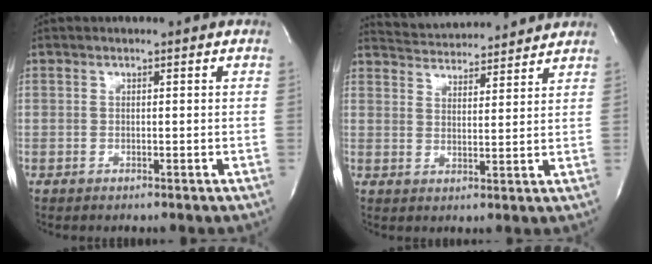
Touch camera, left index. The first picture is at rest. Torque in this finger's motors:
{"motor_torque": [-0.35, -0.12, 0.07, 0.04]}